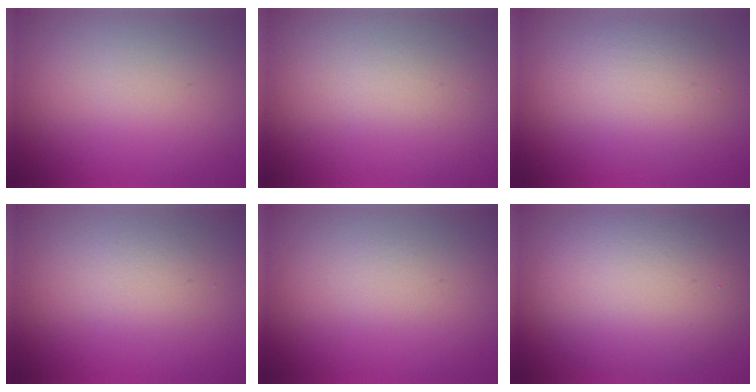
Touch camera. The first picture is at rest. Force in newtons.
{"total": 0.7, "press": 0.7, "slide": 0.0}
{"total": 3.9, "press": 3.9, "slide": 0.0}
{"total": 1.6, "press": 1.6, "slide": 0.2}
{"total": 0.7, "press": 0.7, "slide": 0.0}
{"total": 9.6, "press": 9.5, "slide": 0.9}